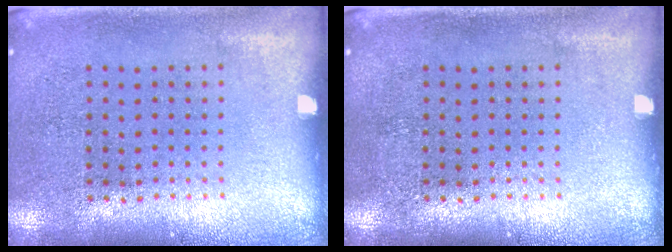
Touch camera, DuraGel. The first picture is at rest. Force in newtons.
{"total": 0.0}